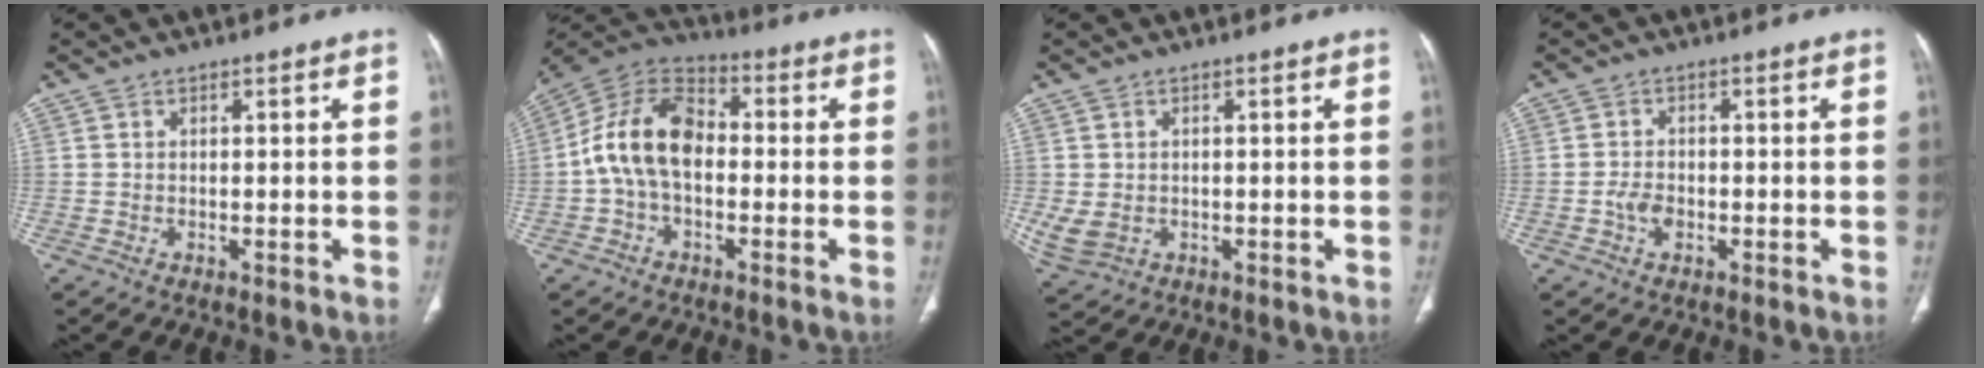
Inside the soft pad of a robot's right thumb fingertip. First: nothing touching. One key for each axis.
{"total": 13.5, "fx": -1.0, "fy": 8.7, "fz": 10.3, "tx": -0.185, "ty": 0.037, "tz": -0.030}
{"total": 4.8, "fx": -0.4, "fy": 3.7, "fz": 2.9, "tx": -0.069, "ty": -0.001, "tz": 0.007}
{"total": 3.0, "fx": -0.9, "fy": 1.9, "fz": 2.1, "tx": -0.036, "ty": 0.007, "tz": -0.018}